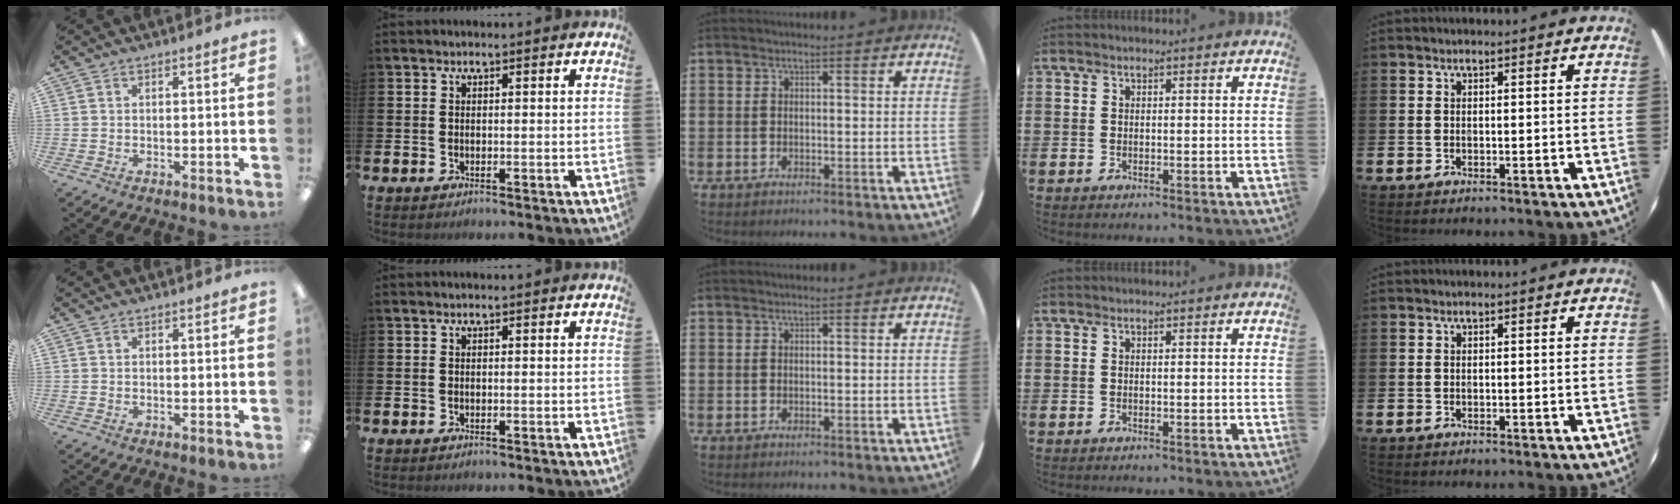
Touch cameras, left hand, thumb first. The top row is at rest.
{}